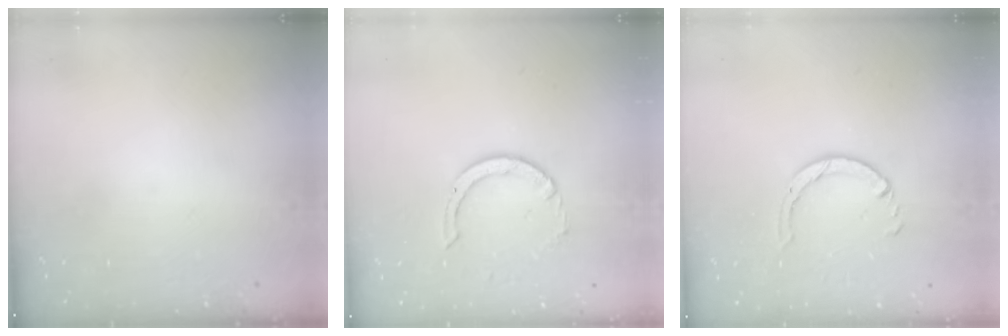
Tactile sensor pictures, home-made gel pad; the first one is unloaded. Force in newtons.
{"total": 1.7, "press": 1.7, "slide": 0.1}
{"total": 3.6, "press": 3.5, "slide": 0.4}